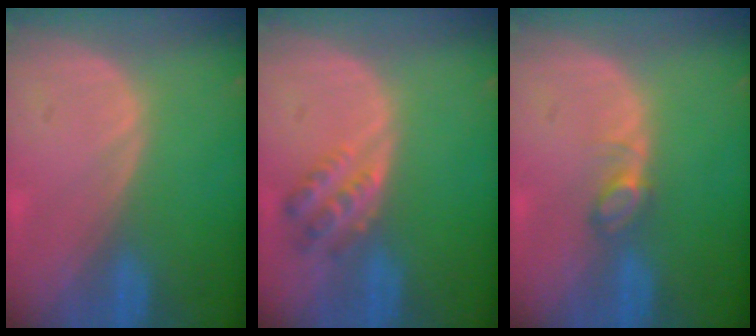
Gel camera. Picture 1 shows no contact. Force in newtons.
{"total": 4.4, "press": 4.1, "slide": 1.7}
{"total": 2.5, "press": 2.4, "slide": 0.3}